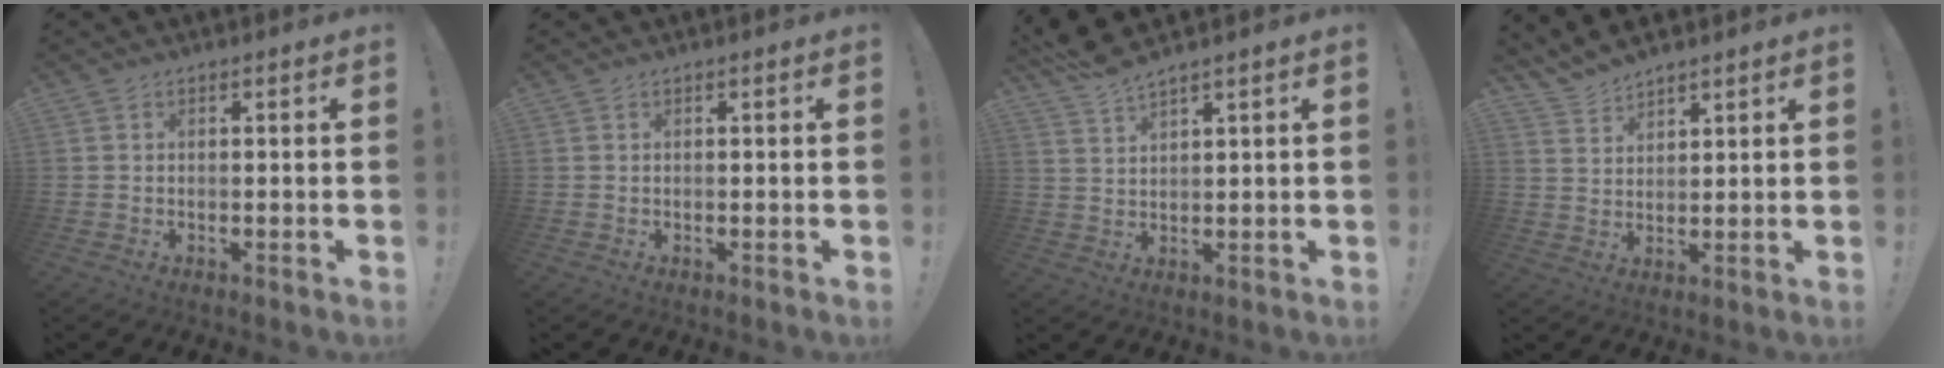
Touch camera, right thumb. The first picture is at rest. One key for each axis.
{"total": 0.0}
{"total": 4.8, "fx": 4.2, "fy": 0.1, "fz": 2.3, "tx": -0.053, "ty": -0.021, "tz": 0.078}
{"total": 5.1, "fx": 4.8, "fy": 1.3, "fz": 1.1, "tx": -0.027, "ty": -0.031, "tz": 0.092}